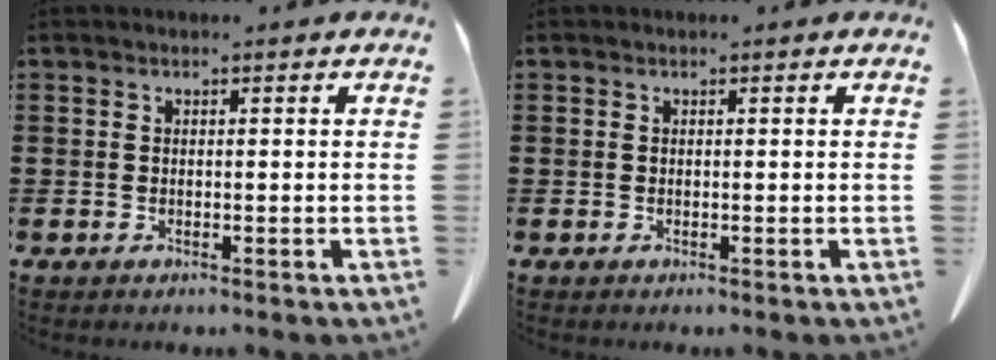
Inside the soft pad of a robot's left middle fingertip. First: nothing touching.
{"total": 0.0}